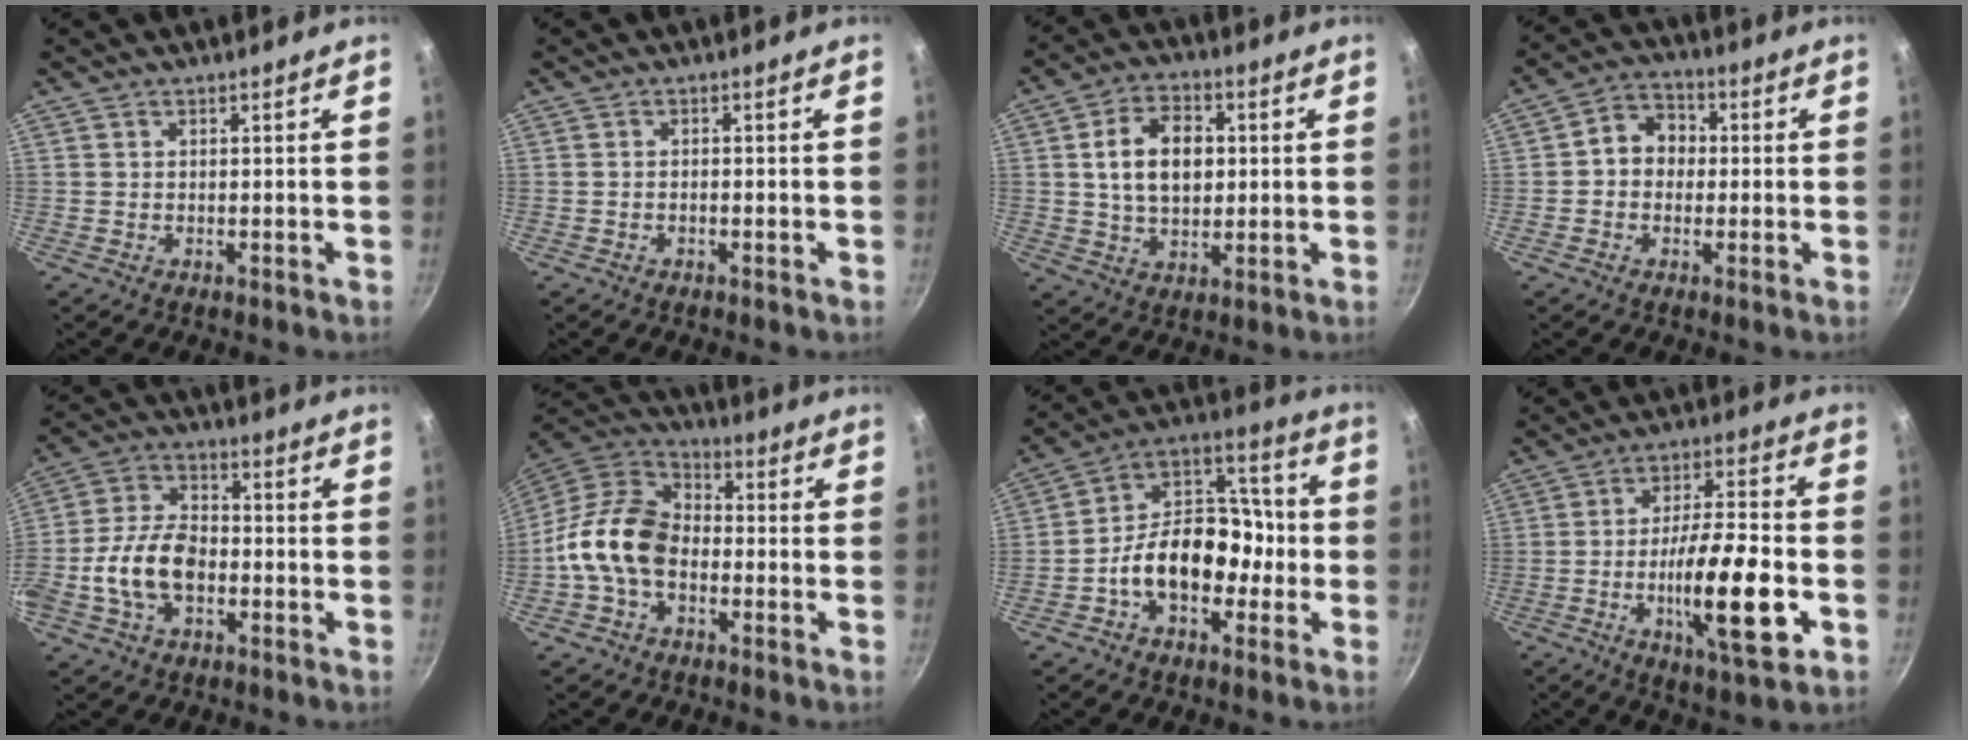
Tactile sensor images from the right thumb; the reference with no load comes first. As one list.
[{"total": 0.7, "force": [-0.4, 0.3, 0.4], "torque": [-0.010, 0.006, -0.009]}, {"total": 11.5, "force": [1.5, 7.8, 8.3], "torque": [-0.120, 0.006, 0.024]}, {"total": 7.0, "force": [0.0, 5.9, 3.7], "torque": [-0.027, 0.017, -0.015]}, {"total": 12.6, "force": [-3.1, 8.1, 9.1], "torque": [-0.160, 0.033, -0.067]}, {"total": 13.6, "force": [-3.1, 9.4, 9.4], "torque": [-0.144, 0.040, -0.081]}, {"total": 14.7, "force": [-3.8, 10.1, 10.0], "torque": [-0.100, 0.064, -0.072]}, {"total": 17.7, "force": [-5.0, 4.7, 16.3], "torque": [-0.266, 0.022, -0.081]}]